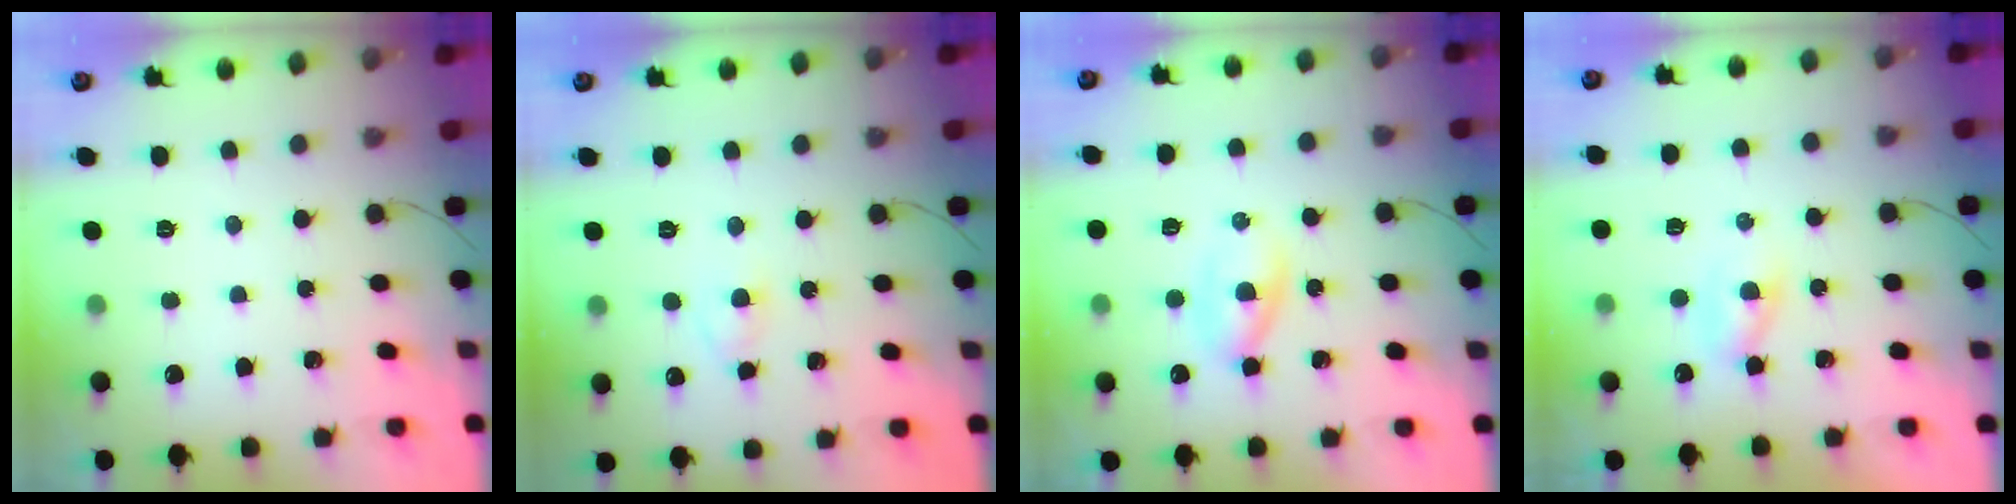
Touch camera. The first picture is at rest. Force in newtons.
{"total": 2.6, "press": 2.4, "slide": 1.1}
{"total": 4.0, "press": 3.7, "slide": 1.3}
{"total": 1.7, "press": 1.5, "slide": 0.7}